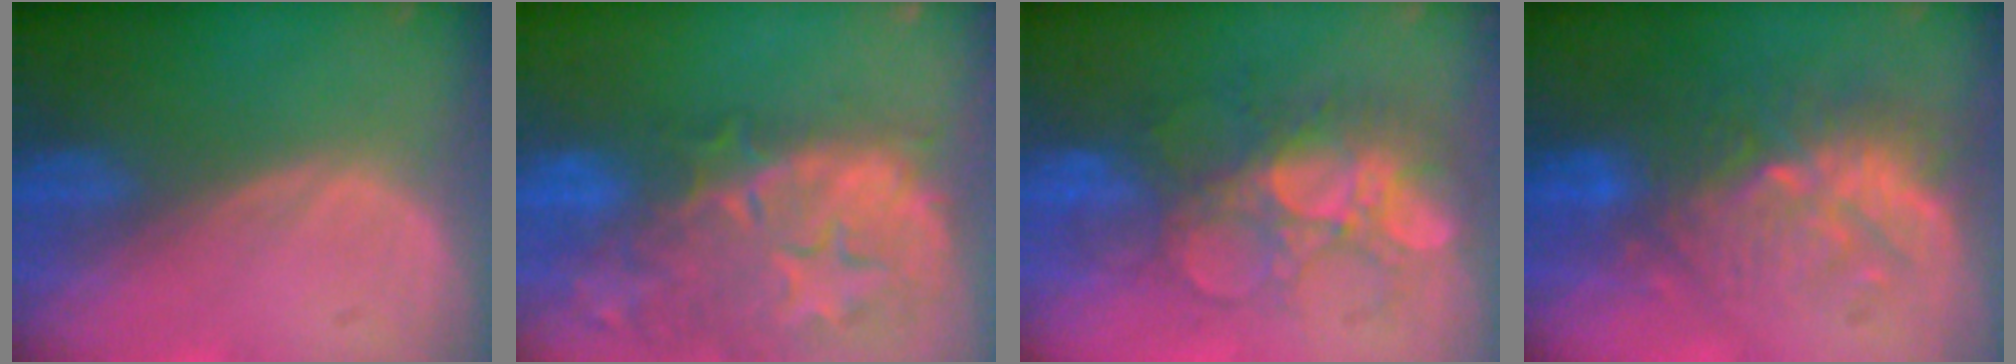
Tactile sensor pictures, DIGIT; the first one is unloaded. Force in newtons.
{"total": 14.8, "press": 11.9, "slide": 8.8}
{"total": 8.7, "press": 8.5, "slide": 1.6}
{"total": 9.0, "press": 8.9, "slide": 1.6}